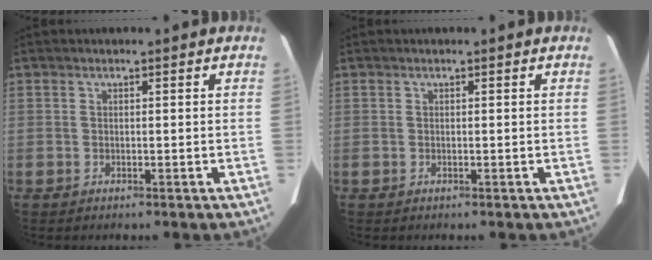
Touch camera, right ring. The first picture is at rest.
{"total": 0.0}